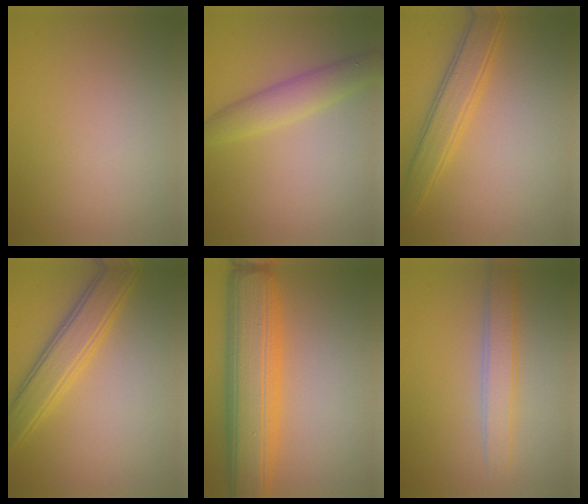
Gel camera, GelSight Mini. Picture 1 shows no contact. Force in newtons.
{"total": 3.2, "press": 3.2, "slide": 0.0}
{"total": 3.6, "press": 3.6, "slide": 0.1}
{"total": 4.6, "press": 4.6, "slide": 0.2}
{"total": 9.6, "press": 9.6, "slide": 0.1}
{"total": 2.9, "press": 2.9, "slide": 0.1}